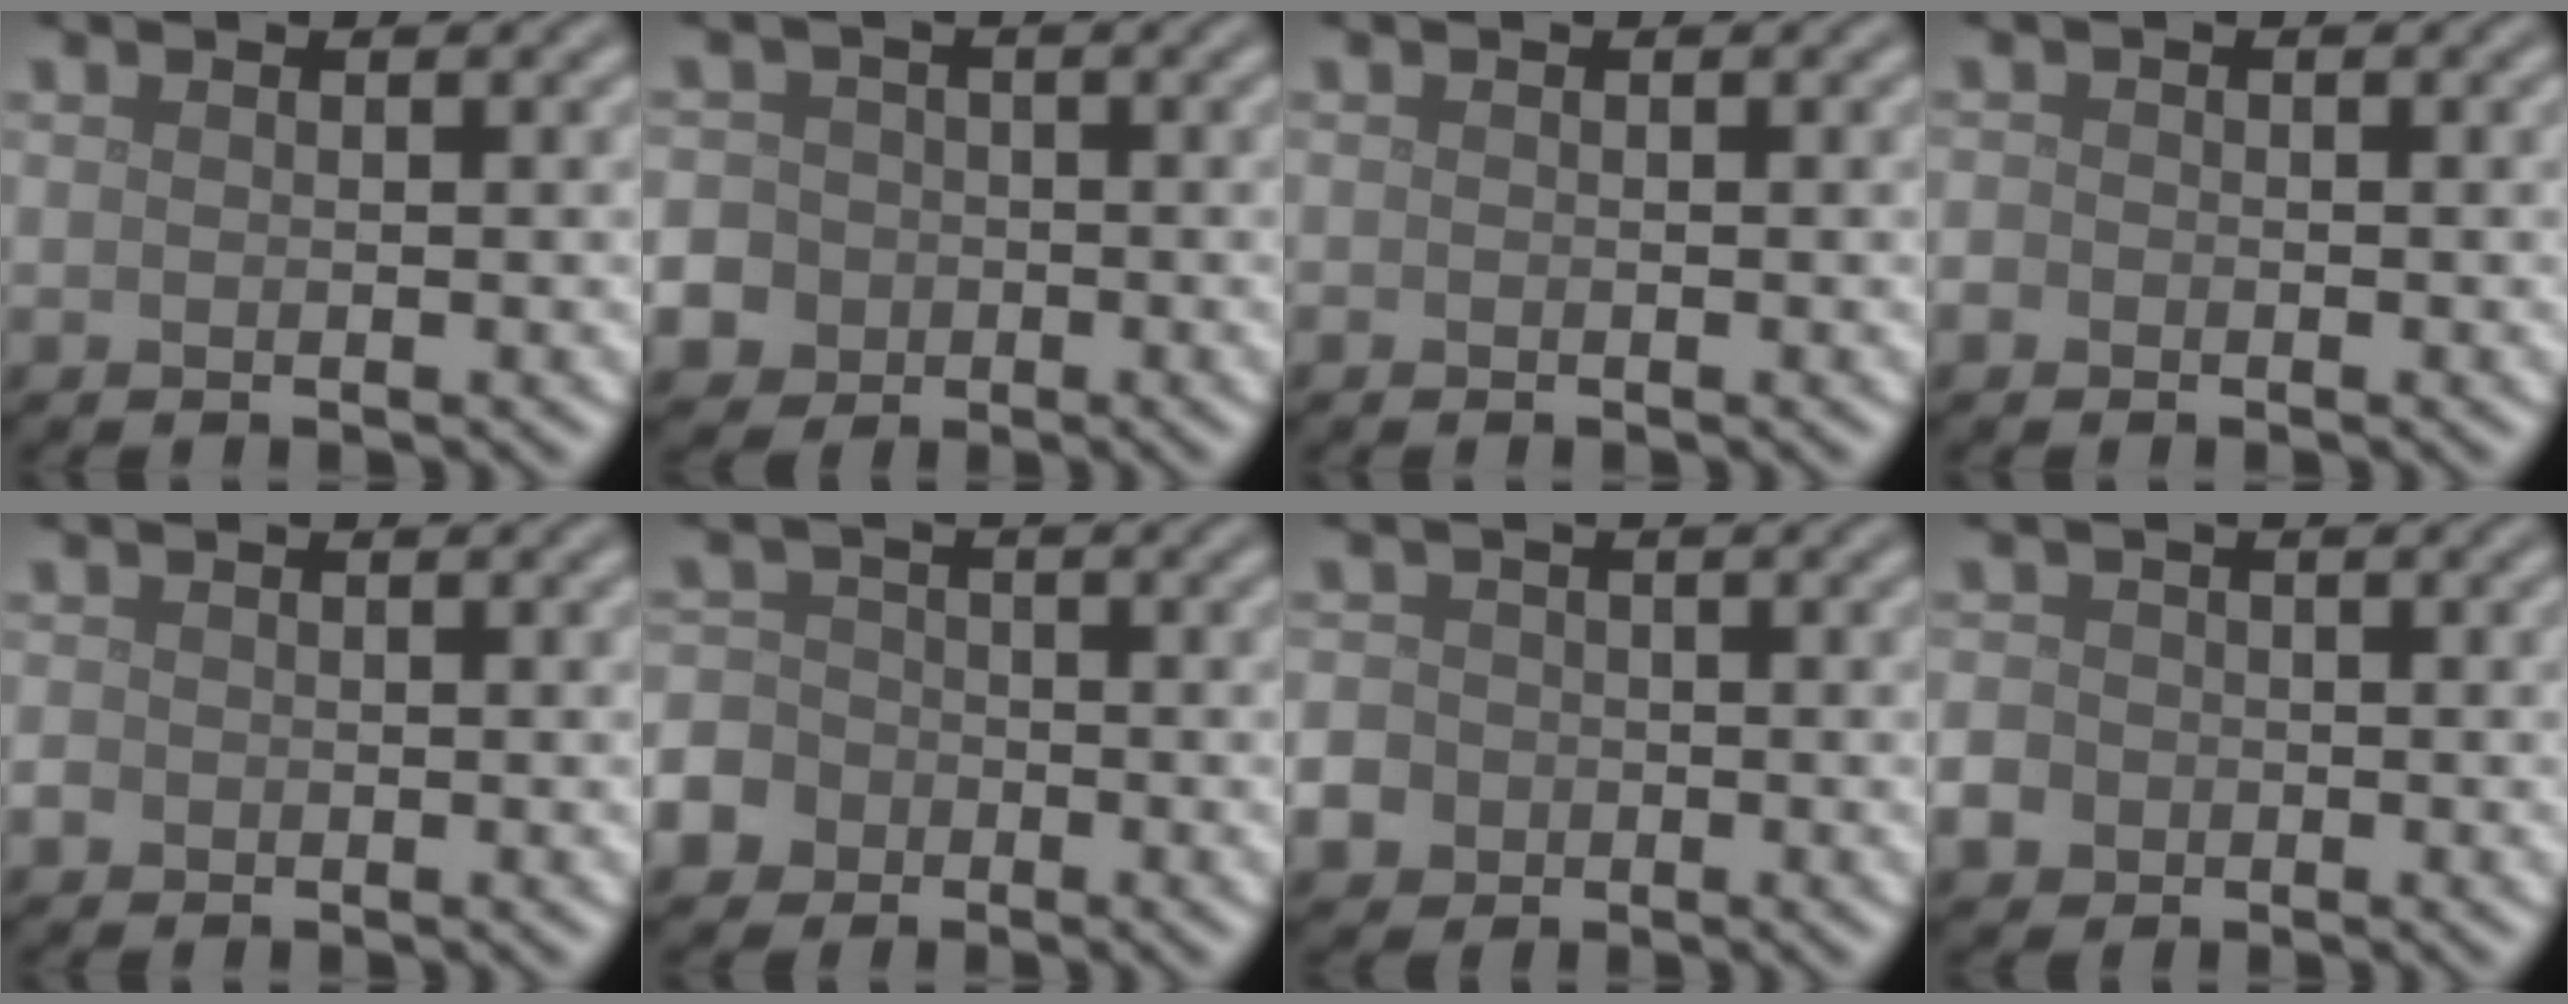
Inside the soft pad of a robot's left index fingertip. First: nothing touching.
{"total": 12.2, "force": [-4.8, 10.8, 2.8], "torque": [-0.084, -0.022, -0.113]}
{"total": 0.0}
{"total": 0.9, "force": [-0.5, 0.7, 0.1], "torque": [0.002, -0.003, -0.010]}
{"total": 0.9, "force": [-0.3, 0.8, 0.2], "torque": [-0.001, -0.004, -0.009]}
{"total": 6.9, "force": [-3.7, 5.7, 1.6], "torque": [-0.036, -0.014, -0.085]}
{"total": 7.4, "force": [-3.2, 6.3, 2.1], "torque": [-0.055, -0.019, -0.081]}
{"total": 3.4, "force": [-1.4, 2.9, 1.1], "torque": [-0.015, -0.005, -0.032]}